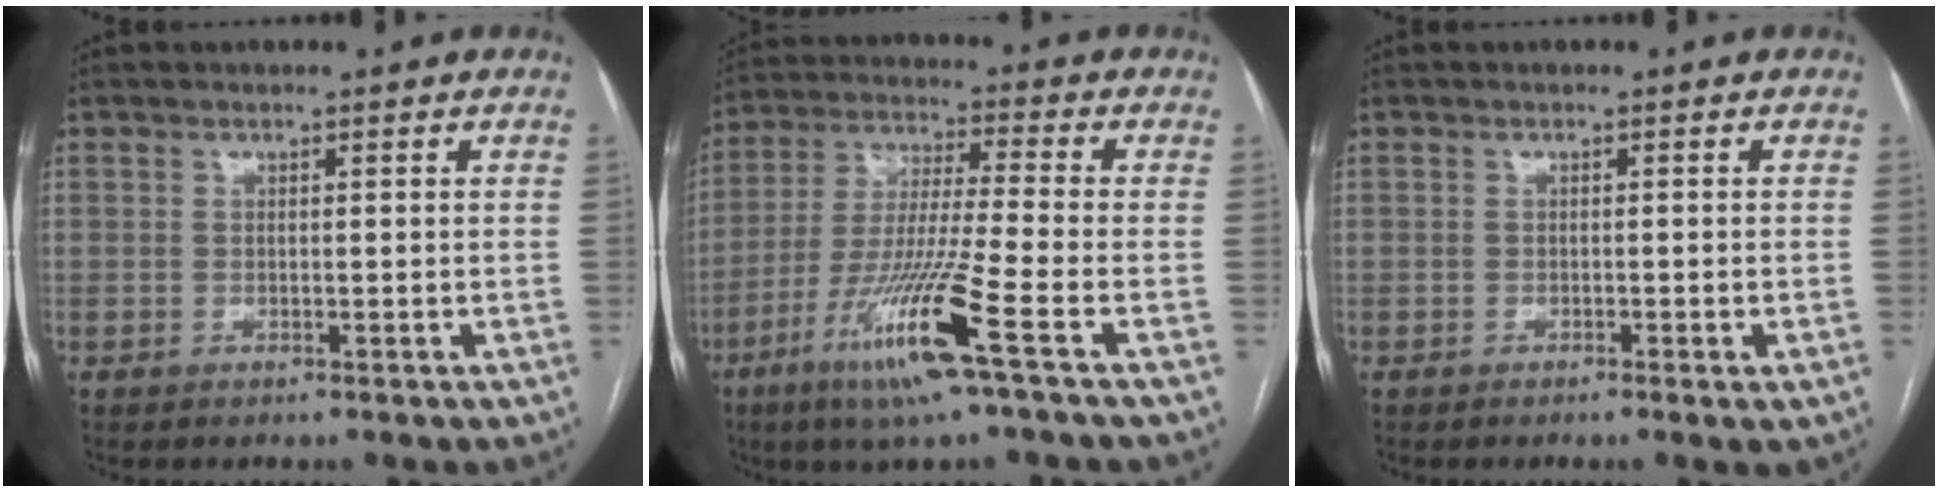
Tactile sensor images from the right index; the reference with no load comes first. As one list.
[{"total": 14.3, "force": [-7.0, -1.2, 12.4], "torque": [-0.253, -0.030, -0.133]}, {"total": 1.4, "force": [-0.7, 0.1, 1.2], "torque": [-0.018, -0.003, -0.009]}]